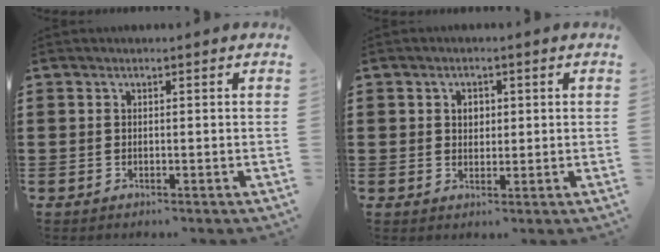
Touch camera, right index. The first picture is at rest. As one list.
[{"total": 1.9, "force": [0.5, 1.5, 1.0], "torque": [-0.024, 0.011, 0.007]}]